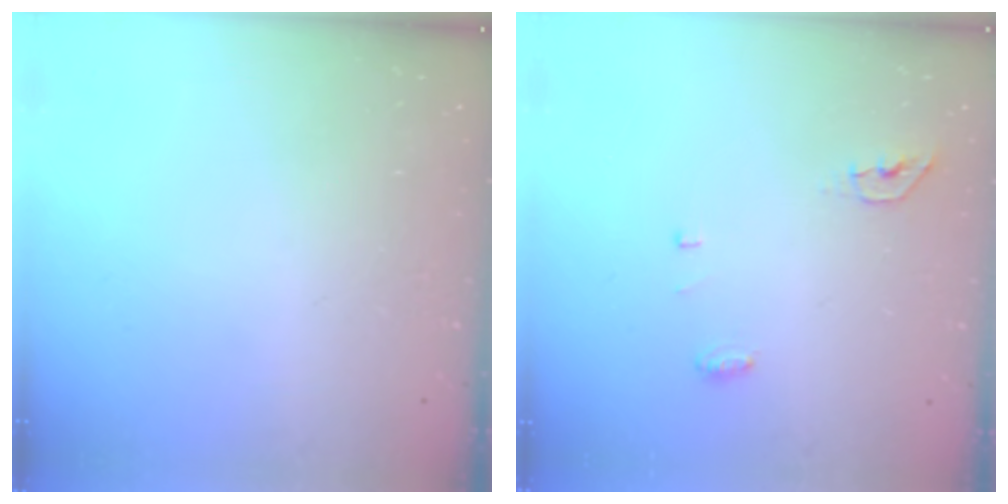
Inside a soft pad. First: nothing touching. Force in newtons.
{"total": 4.3, "press": 4.2, "slide": 1.0}